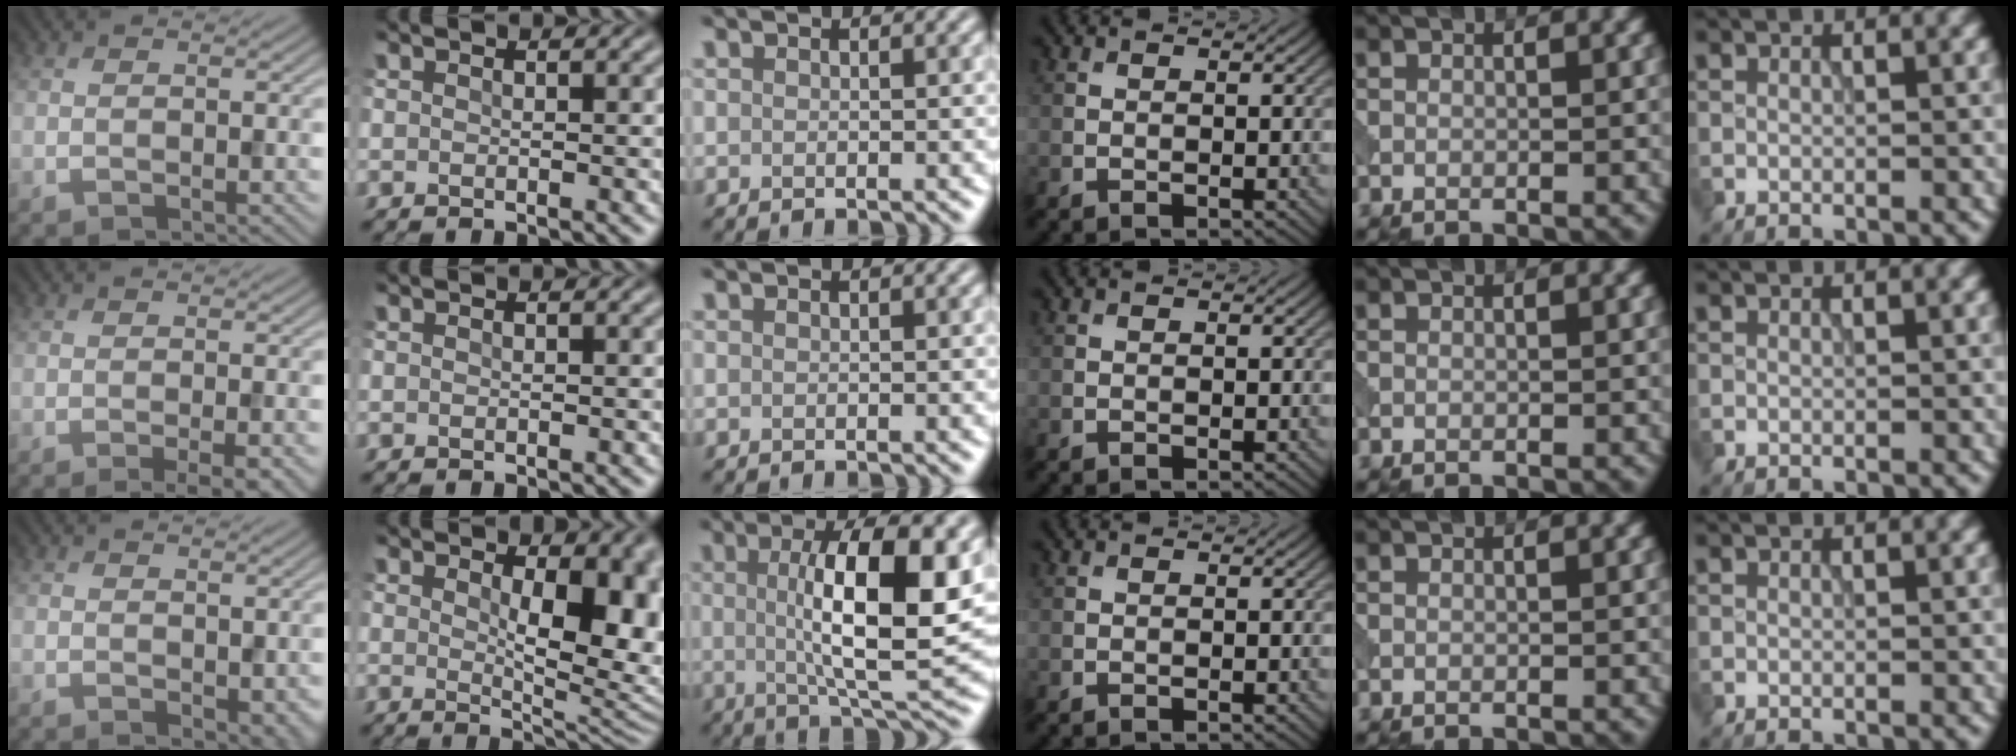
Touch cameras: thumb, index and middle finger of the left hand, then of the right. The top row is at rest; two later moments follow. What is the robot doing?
{"motion": "pour", "object": "beaker"}